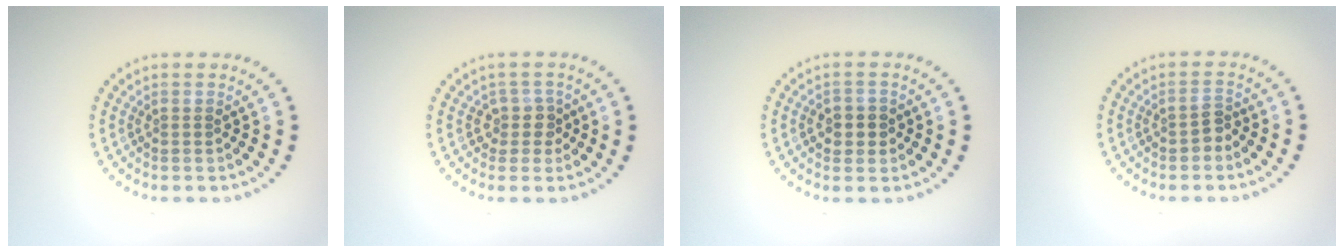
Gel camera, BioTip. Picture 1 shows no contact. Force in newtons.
{"total": 1.8, "press": 1.4, "slide": 1.2}
{"total": 2.3, "press": 2.2, "slide": 0.5}
{"total": 1.3, "press": 1.1, "slide": 0.6}